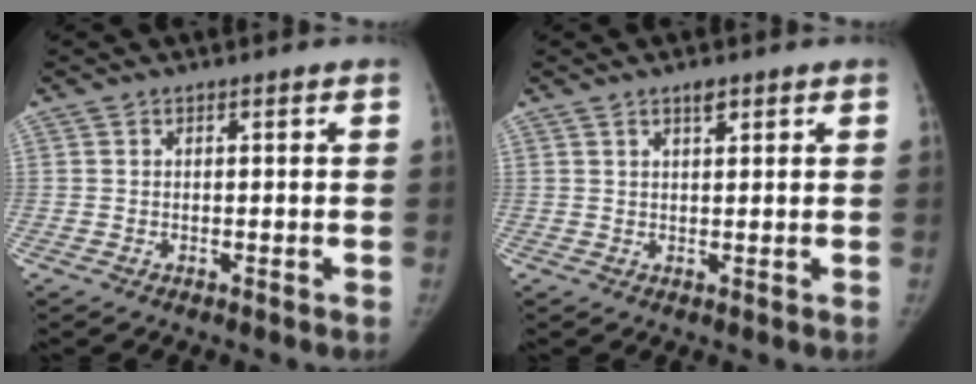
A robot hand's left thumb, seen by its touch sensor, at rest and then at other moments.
{"total": 2.1, "force": [1.4, 0.7, 1.4], "torque": [-0.019, -0.008, 0.022]}